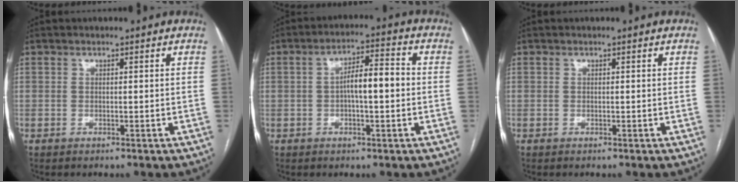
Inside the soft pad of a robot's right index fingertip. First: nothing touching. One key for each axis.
{"total": 6.9, "fx": -0.3, "fy": 1.6, "fz": 6.7, "tx": -0.117, "ty": 0.019, "tz": -0.007}
{"total": 0.0}